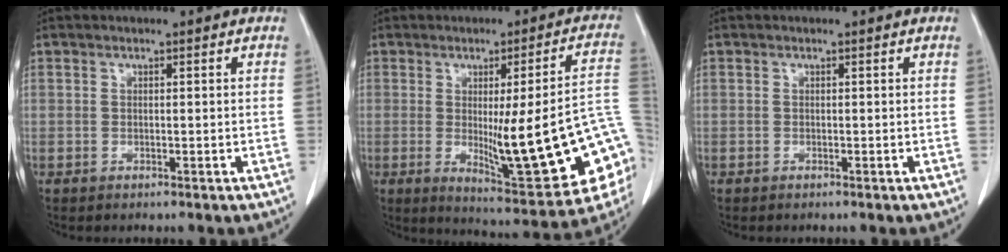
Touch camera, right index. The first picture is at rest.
{"total": 21.7, "force": [-3.5, 2.7, 21.2], "torque": [-0.218, -0.003, -0.028]}
{"total": 0.0}